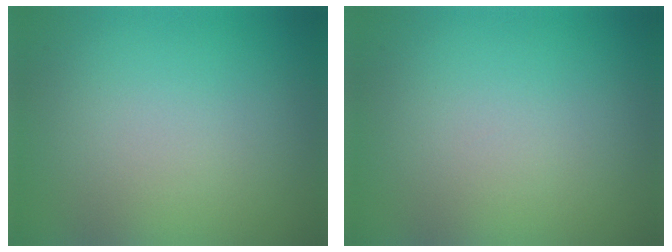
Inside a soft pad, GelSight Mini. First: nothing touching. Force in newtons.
{"total": 0.0}